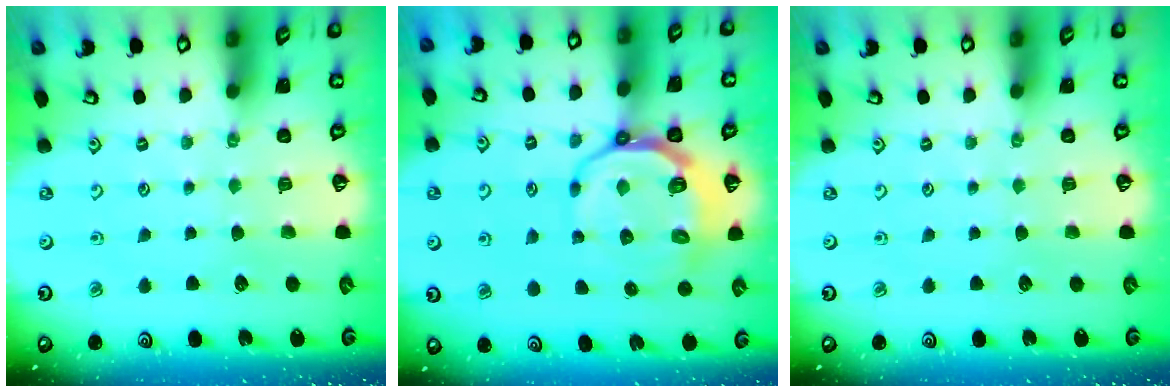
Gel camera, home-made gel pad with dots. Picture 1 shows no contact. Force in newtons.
{"total": 10.8, "press": 10.3, "slide": 3.0}
{"total": 0.0}